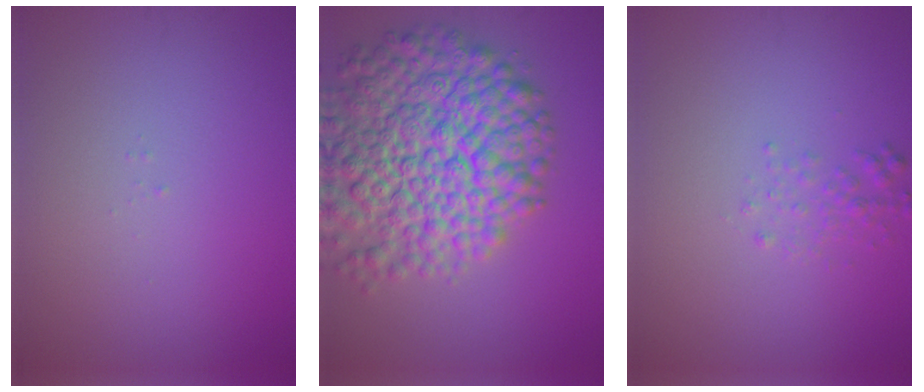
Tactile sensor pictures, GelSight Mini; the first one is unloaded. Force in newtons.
{"total": 12.1, "press": 12.1, "slide": 0.6}
{"total": 1.4, "press": 1.4, "slide": 0.1}